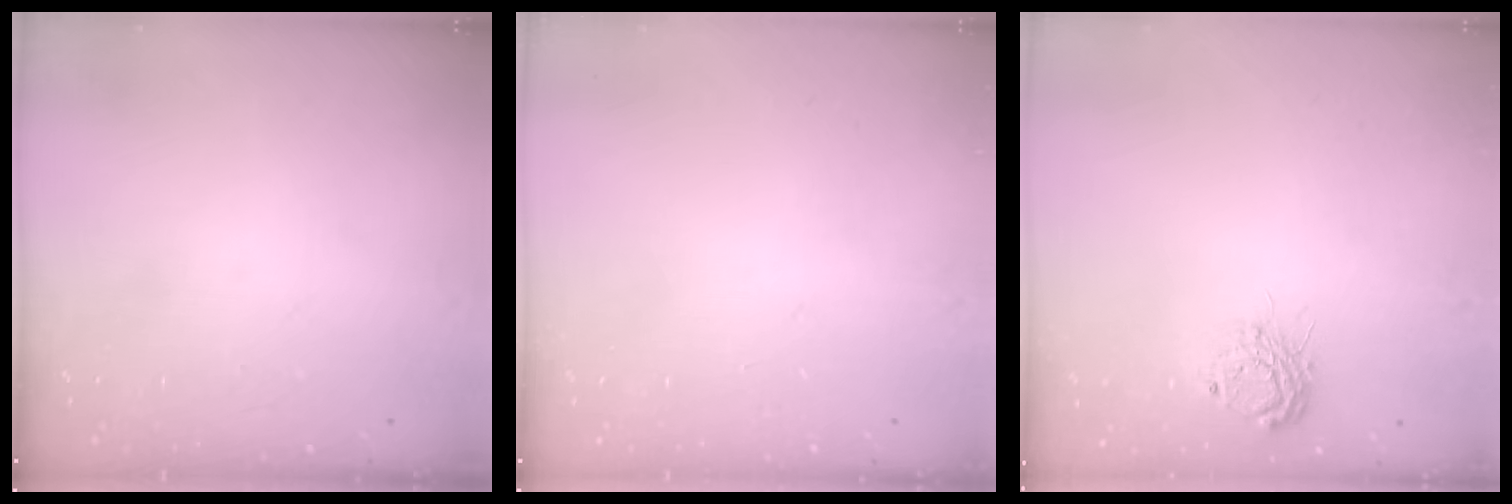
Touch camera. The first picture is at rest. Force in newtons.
{"total": 0.0}
{"total": 9.2, "press": 9.2, "slide": 0.7}